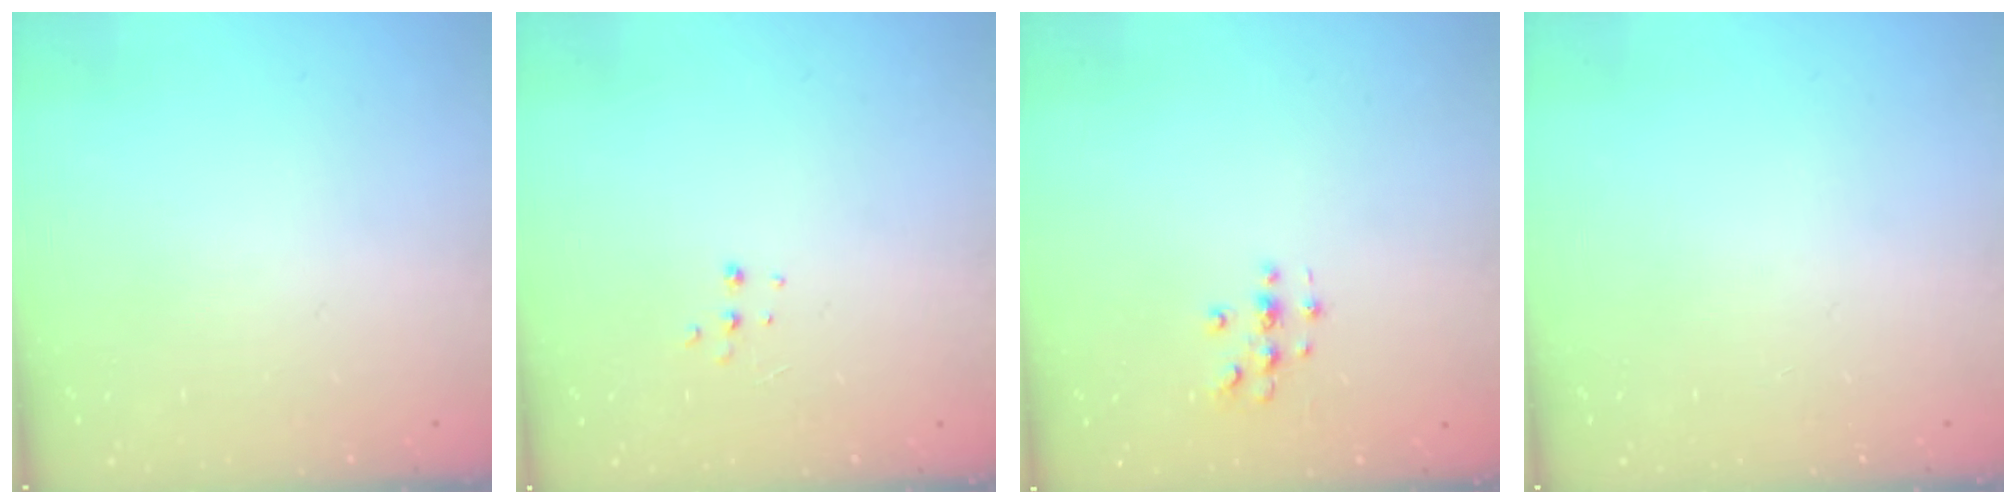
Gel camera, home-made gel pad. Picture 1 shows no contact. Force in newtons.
{"total": 4.6, "press": 4.5, "slide": 0.8}
{"total": 3.0, "press": 3.0, "slide": 0.3}
{"total": 0.0}